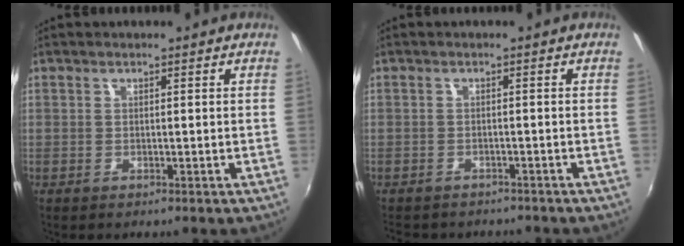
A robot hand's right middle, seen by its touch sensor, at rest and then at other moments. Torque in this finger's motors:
{"motor_torque": [0.15, -0.30, 0.04, 0.03]}